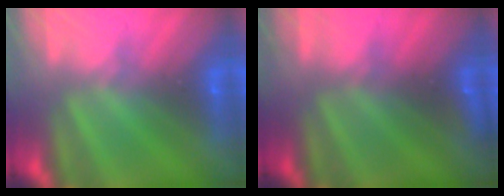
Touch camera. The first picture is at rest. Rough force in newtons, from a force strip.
{"total": 1.4}